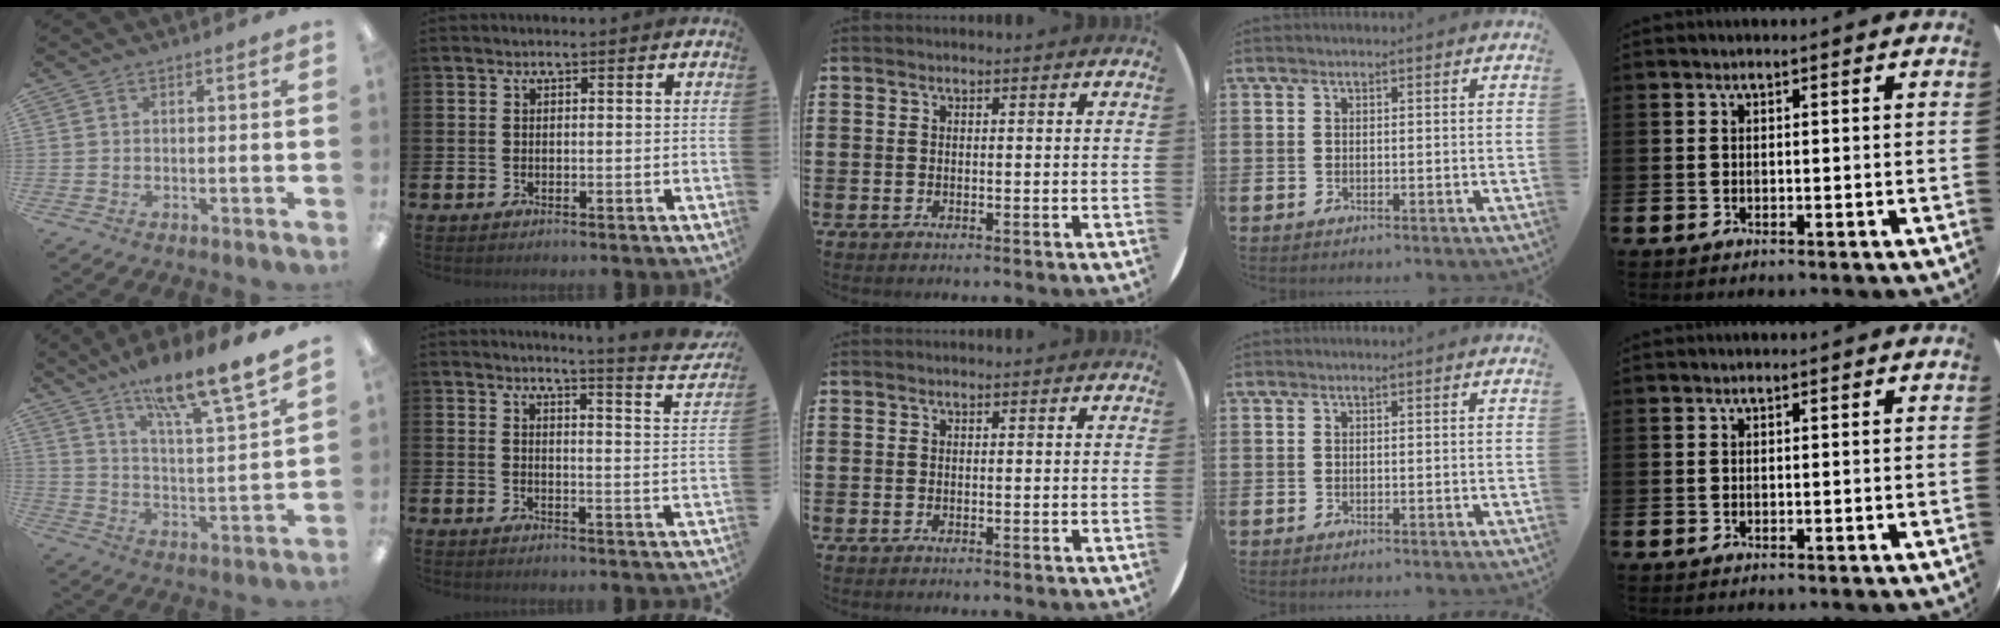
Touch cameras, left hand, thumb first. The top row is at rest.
{"thumb": {"total": 14.3, "force": [12.2, 0.9, 7.5], "torque": [-0.127, -0.089, 0.197]}, "index": {"total": 4.2, "force": [3.9, -0.6, 1.3], "torque": [-0.013, -0.049, 0.056]}}